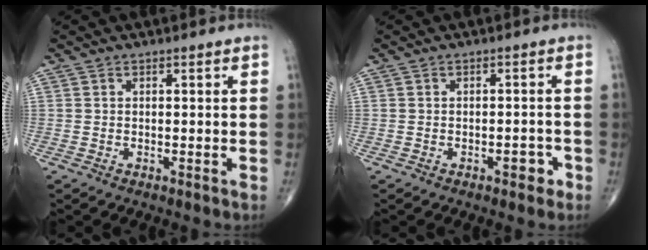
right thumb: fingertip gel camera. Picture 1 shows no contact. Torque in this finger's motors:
{"motor_torque": [0.78, 0.55, 0.15, -0.42, 0.14]}